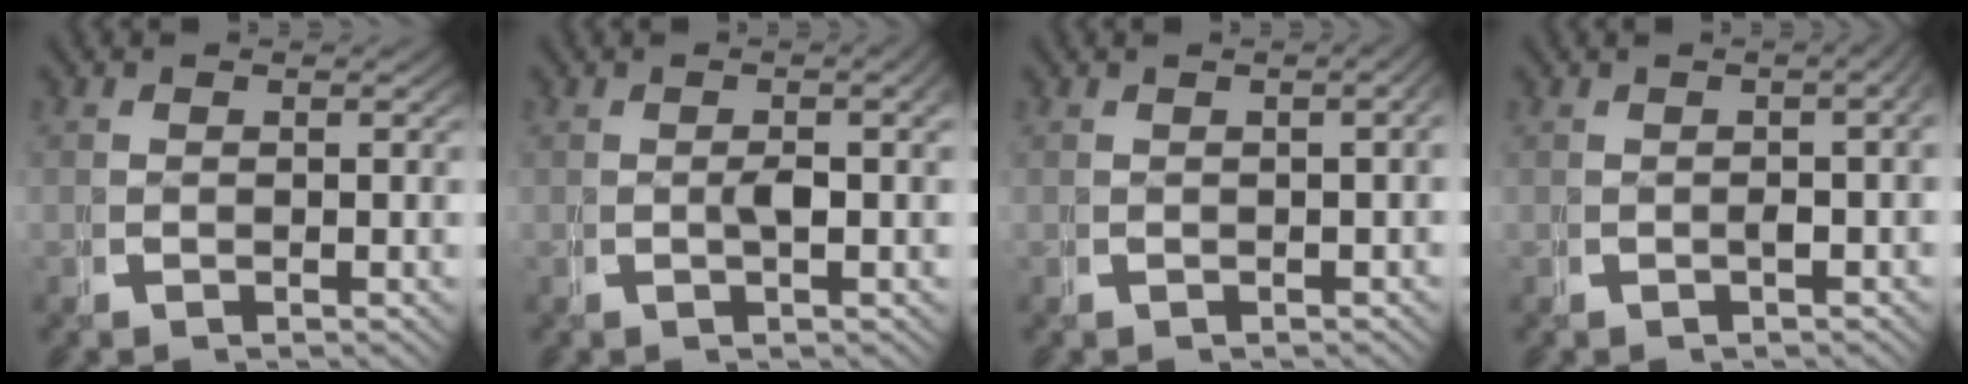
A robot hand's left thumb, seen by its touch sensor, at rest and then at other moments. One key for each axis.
{"total": 2.2, "fx": 0.1, "fy": 0.3, "fz": 2.2, "tx": -0.039, "ty": 0.004, "tz": 0.004}
{"total": 1.7, "fx": -0.4, "fy": 0.5, "fz": 1.6, "tx": -0.021, "ty": 0.006, "tz": -0.004}
{"total": 3.6, "fx": 0.1, "fy": 1.4, "fz": 3.3, "tx": -0.037, "ty": 0.020, "tz": -0.005}